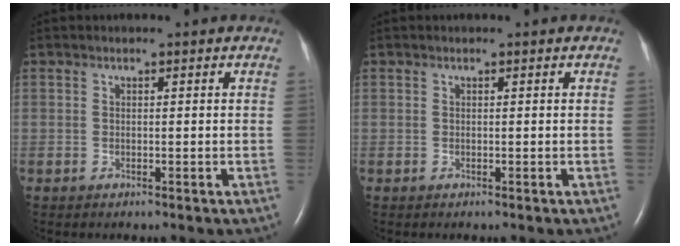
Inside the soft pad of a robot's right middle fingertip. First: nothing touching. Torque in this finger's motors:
{"motor_torque": [0.00, 0.00, 0.00, 0.00]}